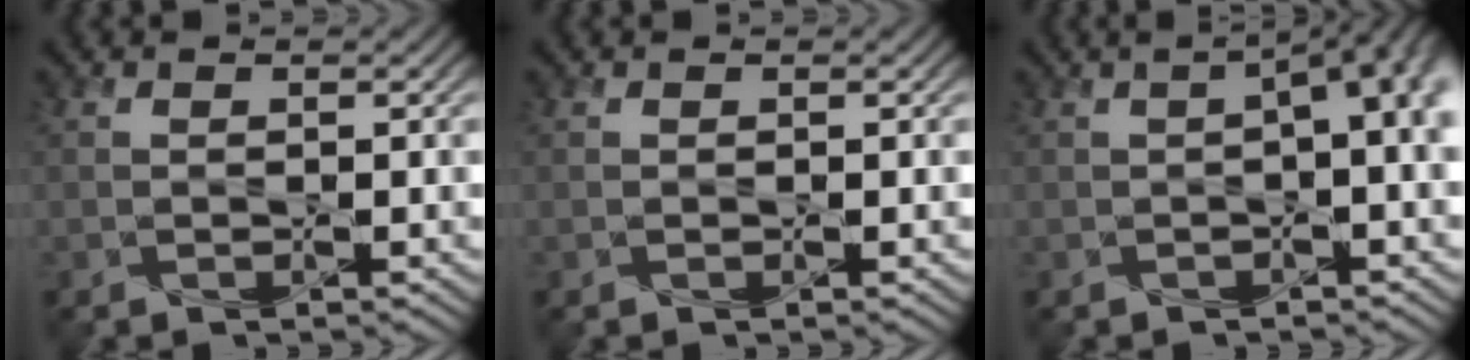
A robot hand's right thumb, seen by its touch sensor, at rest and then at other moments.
{"total": 0.0}
{"total": 8.6, "force": [0.3, 3.6, 7.8], "torque": [-0.123, 0.002, 0.007]}